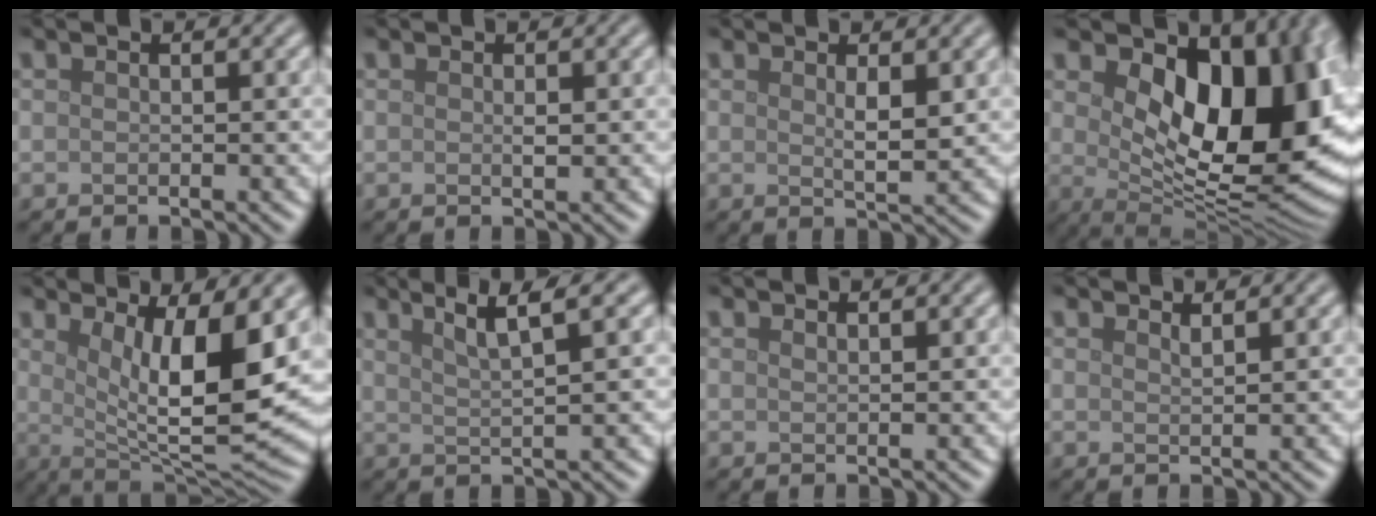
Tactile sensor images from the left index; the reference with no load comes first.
{"total": 0.7, "force": [0.1, 0.2, 0.6], "torque": [-0.013, -0.002, 0.001]}
{"total": 2.1, "force": [0.8, 0.4, 1.9], "torque": [-0.034, -0.005, 0.015]}
{"total": 14.1, "force": [3.1, 7.4, 11.6], "torque": [-0.130, -0.006, 0.055]}
{"total": 10.4, "force": [2.4, 2.9, 9.7], "torque": [-0.145, -0.015, 0.045]}
{"total": 3.9, "force": [2.4, 0.5, 3.0], "torque": [-0.039, 0.009, 0.043]}
{"total": 0.8, "force": [0.7, 0.1, 0.3], "torque": [0.000, 0.001, 0.012]}
{"total": 1.2, "force": [1.0, 0.2, 0.5], "torque": [-0.002, 0.002, 0.016]}